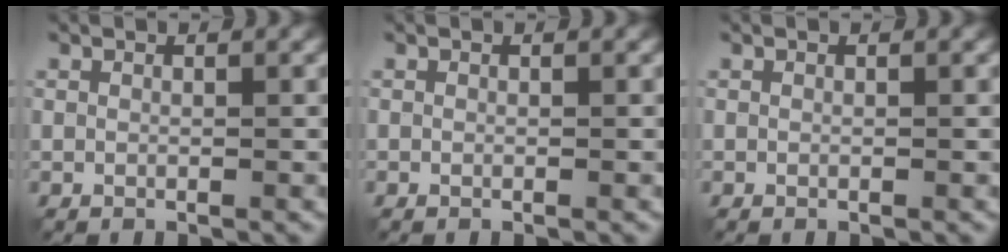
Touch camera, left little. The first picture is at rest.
{"total": 0.0}
{"total": 0.0}